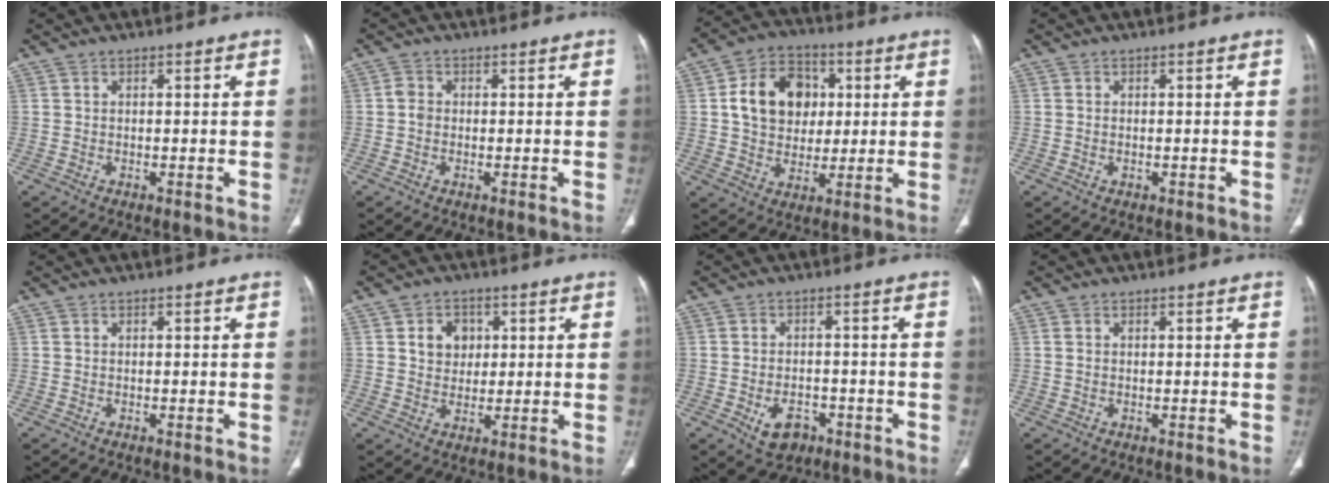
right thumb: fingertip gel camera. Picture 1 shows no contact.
{"total": 1.8, "force": [-0.2, 1.5, 1.0], "torque": [-0.014, 0.004, -0.007]}
{"total": 14.0, "force": [2.6, 11.0, 8.2], "torque": [-0.104, 0.007, 0.042]}
{"total": 0.7, "force": [-0.2, 0.5, 0.5], "torque": [-0.012, 0.002, 0.001]}
{"total": 0.0}
{"total": 5.6, "force": [1.5, 4.6, 2.7], "torque": [-0.016, -0.004, 0.024]}
{"total": 6.1, "force": [-2.8, 4.2, 3.4], "torque": [-0.044, 0.018, -0.035]}
{"total": 0.7, "force": [0.1, 0.4, 0.5], "torque": [-0.016, 0.004, 0.006]}